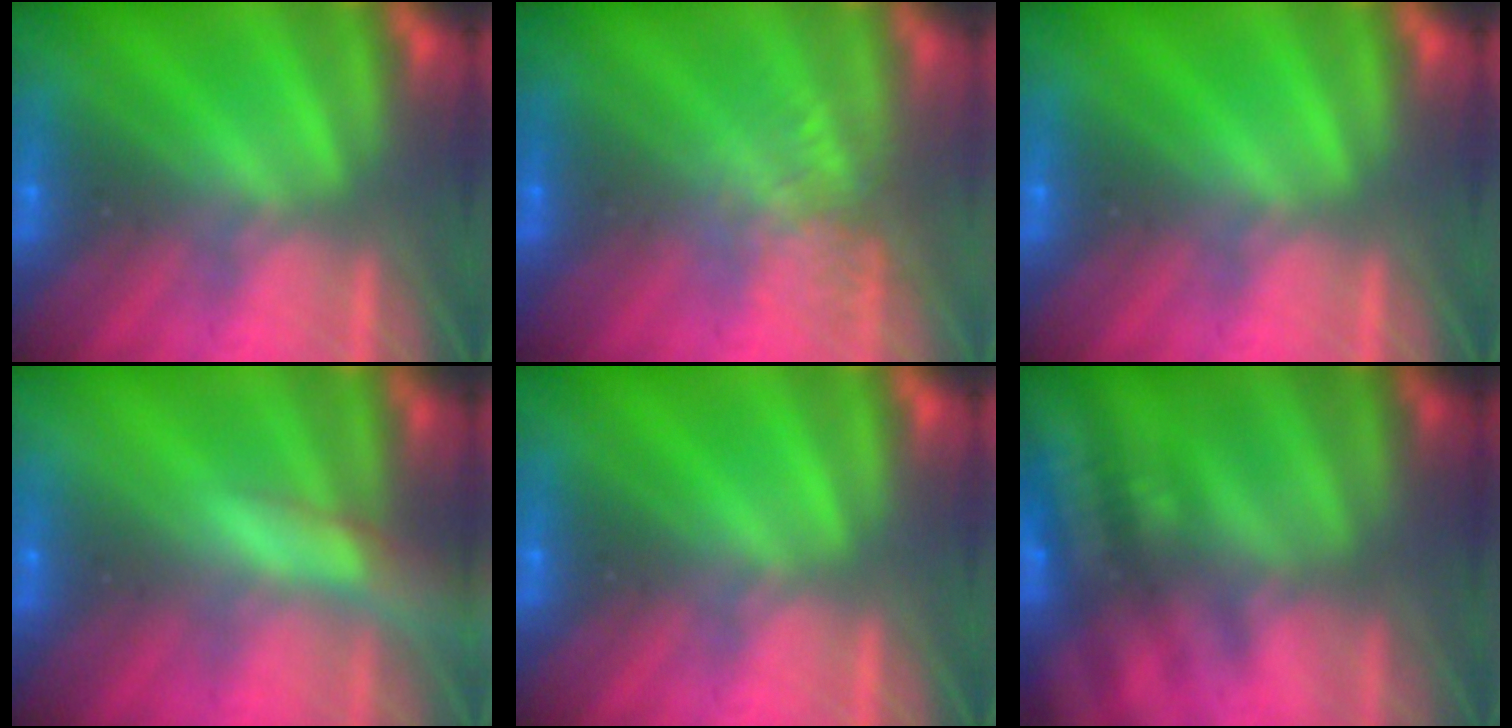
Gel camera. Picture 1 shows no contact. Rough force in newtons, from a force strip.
{"total": 3.0}
{"total": 0.0}
{"total": 7.5}
{"total": 0.0}
{"total": 2.8}